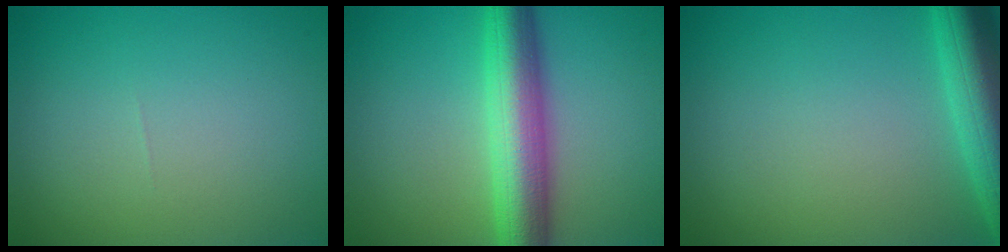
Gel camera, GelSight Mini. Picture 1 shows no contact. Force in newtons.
{"total": 7.1, "press": 7.1, "slide": 0.0}
{"total": 6.6, "press": 6.6, "slide": 0.3}